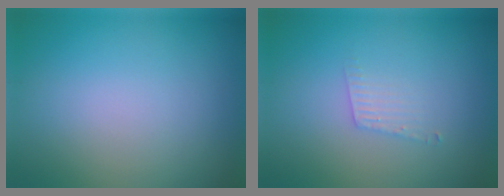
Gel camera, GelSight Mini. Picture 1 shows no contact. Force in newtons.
{"total": 1.3, "press": 1.3, "slide": 0.1}